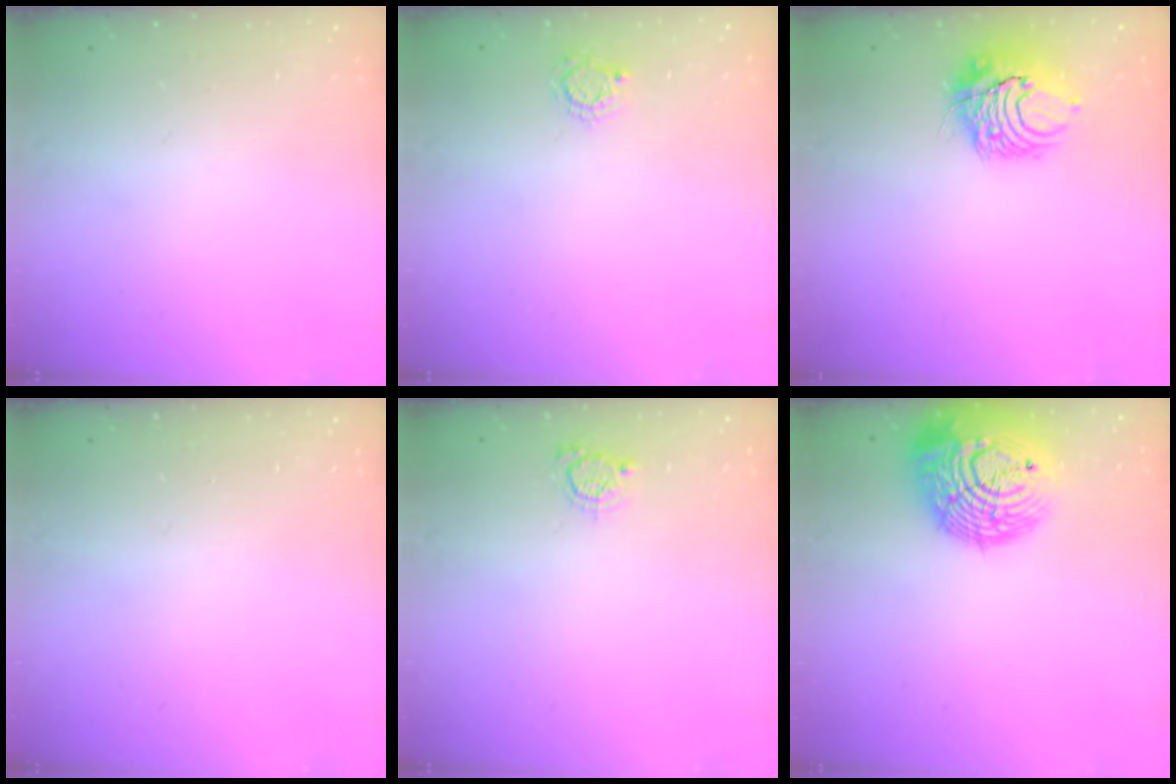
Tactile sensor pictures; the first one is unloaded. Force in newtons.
{"total": 3.7, "press": 3.7, "slide": 0.3}
{"total": 10.1, "press": 10.1, "slide": 0.3}
{"total": 0.0}
{"total": 3.2, "press": 3.2, "slide": 0.4}
{"total": 22.1, "press": 22.0, "slide": 2.0}